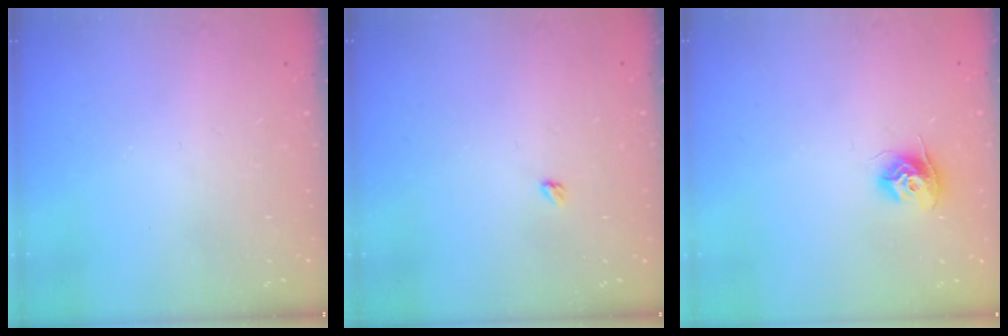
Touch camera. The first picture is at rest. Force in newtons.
{"total": 2.4, "press": 2.4, "slide": 0.4}
{"total": 9.7, "press": 9.7, "slide": 0.5}